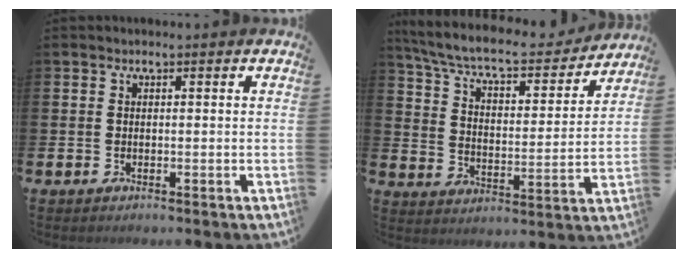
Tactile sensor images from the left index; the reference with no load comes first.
{"total": 8.4, "force": [7.6, 1.5, 3.2], "torque": [-0.102, -0.050, 0.126]}